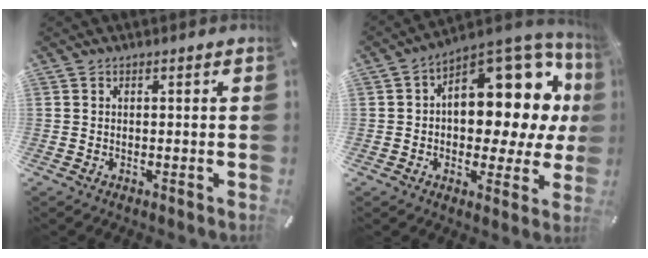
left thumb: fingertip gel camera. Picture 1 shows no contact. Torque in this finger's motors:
{"motor_torque": [2.51, 2.50, 0.93, 0.28, 0.19]}